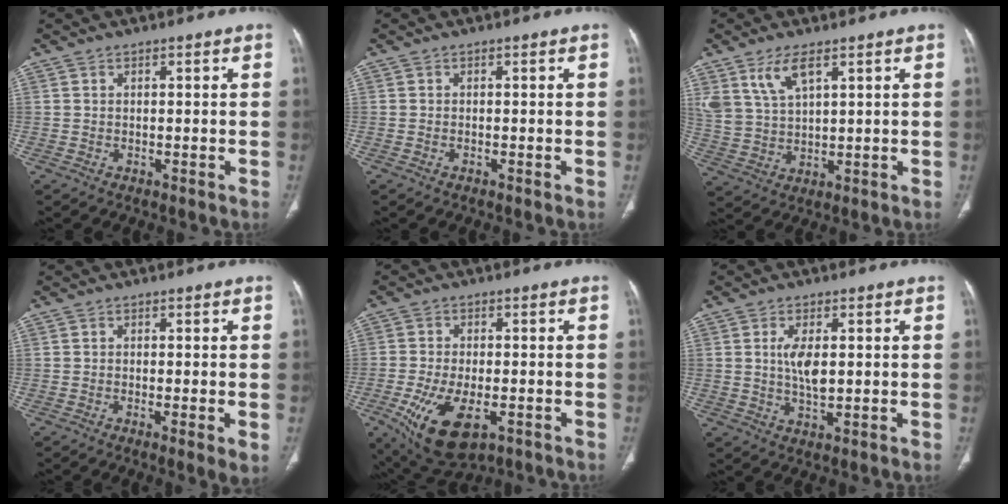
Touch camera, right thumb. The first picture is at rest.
{"total": 0.0}
{"total": 7.3, "force": [4.3, 3.0, 5.0], "torque": [-0.101, -0.018, 0.095]}
{"total": 3.6, "force": [-0.8, 0.6, 3.4], "torque": [-0.062, -0.012, -0.016]}
{"total": 13.2, "force": [-5.4, 6.4, 10.2], "torque": [-0.192, -0.001, -0.078]}
{"total": 5.6, "force": [0.7, 2.4, 5.0], "torque": [-0.094, -0.009, 0.014]}